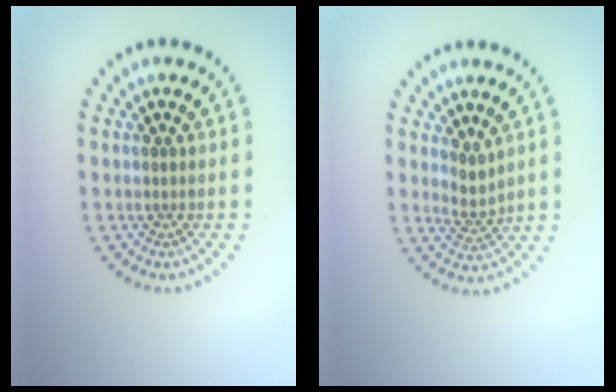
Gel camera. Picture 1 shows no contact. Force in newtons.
{"total": 2.0, "press": 1.4, "slide": 1.5}